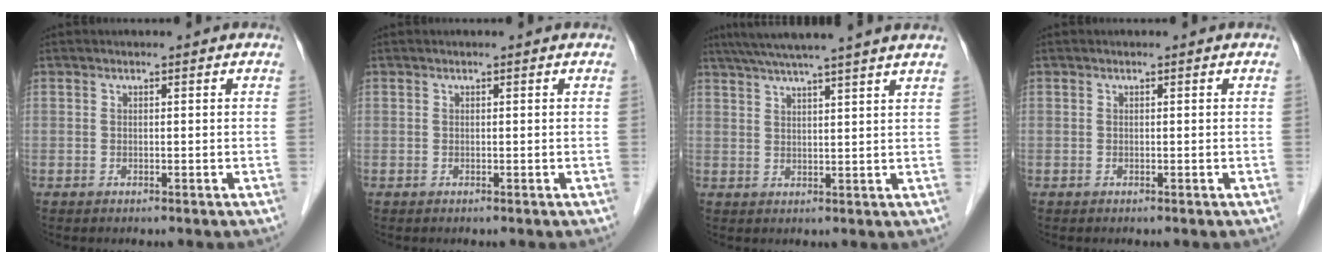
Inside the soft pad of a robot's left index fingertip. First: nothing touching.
{"total": 0.0}
{"total": 13.2, "force": [11.1, -1.2, 7.1], "torque": [-0.116, 0.025, 0.146]}
{"total": 0.0}